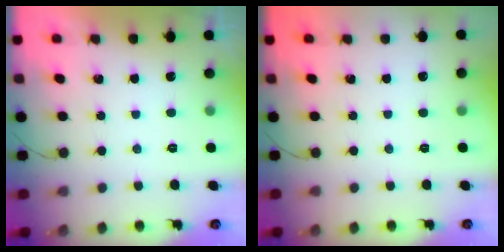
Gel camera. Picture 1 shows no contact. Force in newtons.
{"total": 0.0}